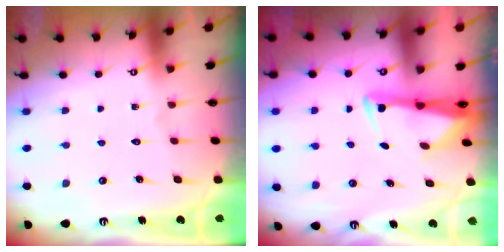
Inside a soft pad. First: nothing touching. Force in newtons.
{"total": 3.0, "press": 2.9, "slide": 0.9}